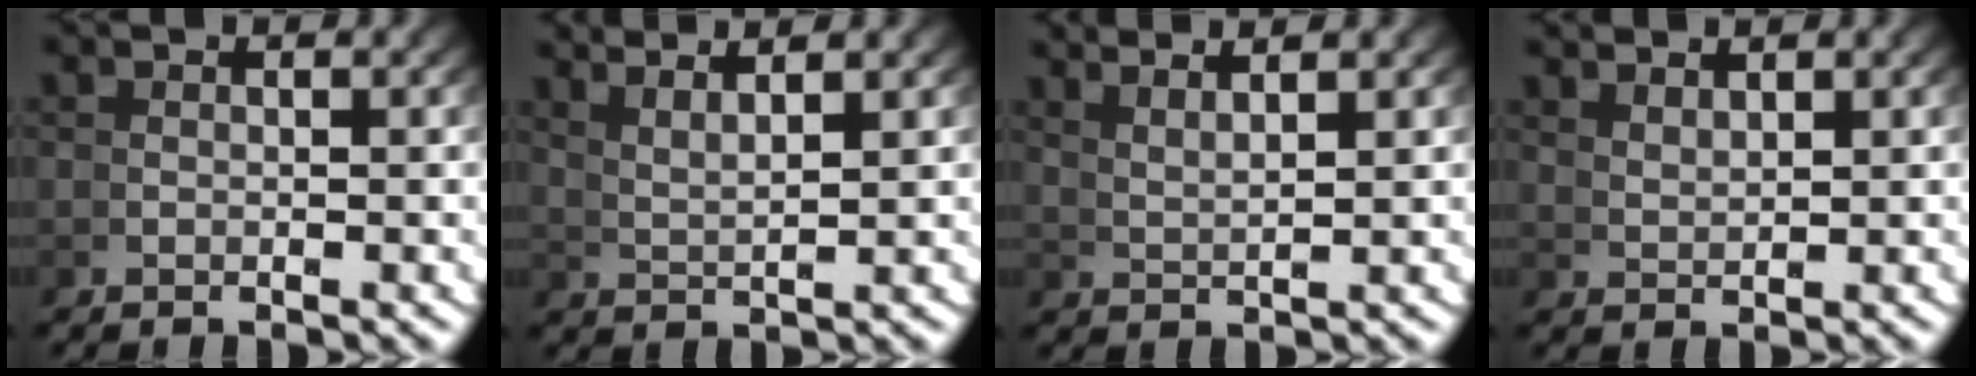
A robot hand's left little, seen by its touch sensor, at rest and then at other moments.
{"total": 4.4, "force": [3.6, 0.5, 2.5], "torque": [-0.035, 0.006, 0.064]}
{"total": 4.0, "force": [3.5, -0.2, 1.8], "torque": [-0.020, 0.005, 0.068]}
{"total": 2.6, "force": [2.4, -0.8, 0.3], "torque": [0.004, 0.001, 0.054]}